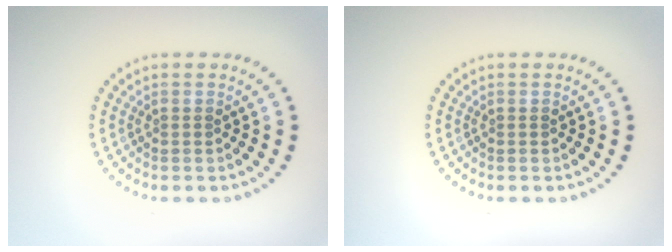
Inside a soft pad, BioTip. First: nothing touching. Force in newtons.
{"total": 0.0}